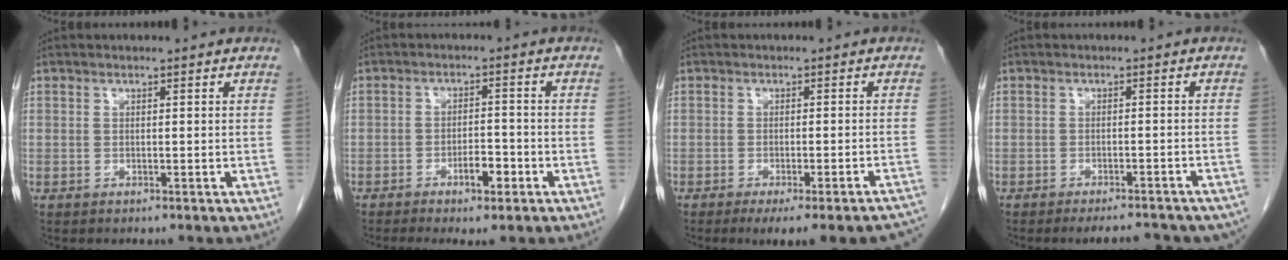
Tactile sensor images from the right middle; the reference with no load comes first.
{"total": 4.9, "force": [-2.7, 1.2, 3.9], "torque": [-0.070, -0.002, -0.041]}
{"total": 13.7, "force": [-12.0, 1.2, 6.5], "torque": [-0.031, 0.001, -0.140]}
{"total": 11.1, "force": [-10.1, 1.9, 4.1], "torque": [-0.042, 0.002, -0.110]}